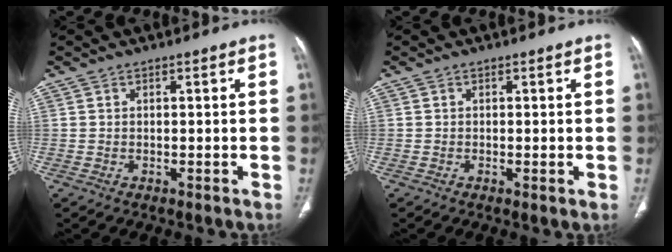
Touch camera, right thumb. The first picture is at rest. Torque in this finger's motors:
{"motor_torque": [-0.53, -0.15, -0.34, 0.00, -0.03]}